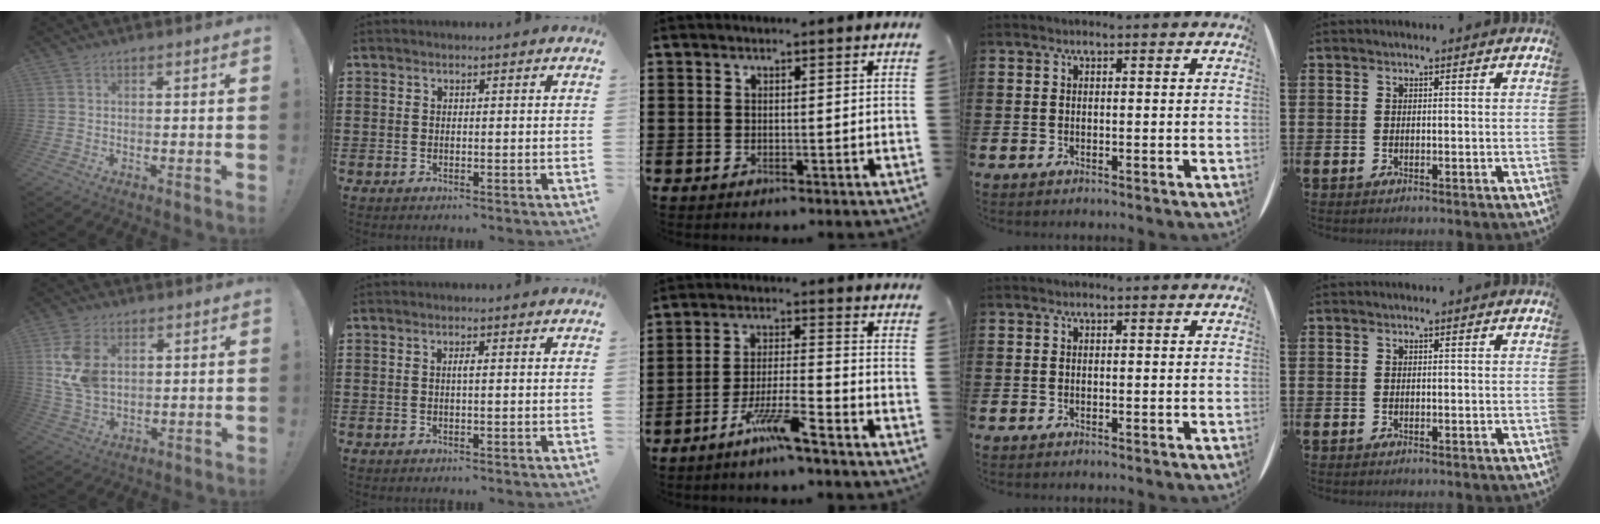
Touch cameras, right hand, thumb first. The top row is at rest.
{"thumb": {"total": 11.8, "force": [3.3, 8.1, 7.9], "torque": [-0.156, -0.008, 0.066]}, "index": {"total": 0.9, "force": [0.0, 0.0, 0.9], "torque": [-0.017, -0.003, -0.001]}, "middle": {"total": 7.3, "force": [-5.2, 0.5, 5.1], "torque": [-0.106, -0.007, -0.100]}}